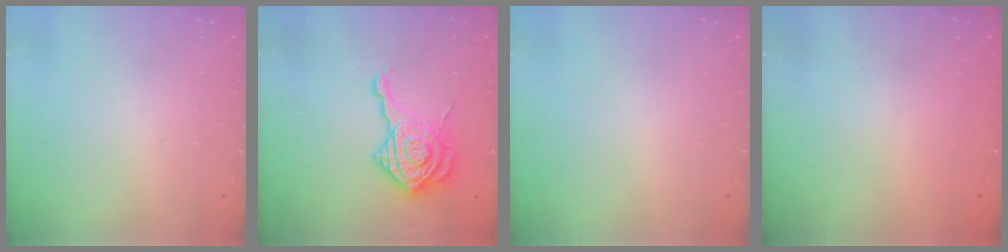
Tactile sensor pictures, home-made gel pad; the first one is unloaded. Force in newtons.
{"total": 13.9, "press": 13.8, "slide": 1.7}
{"total": 0.0}
{"total": 2.2, "press": 2.1, "slide": 0.7}